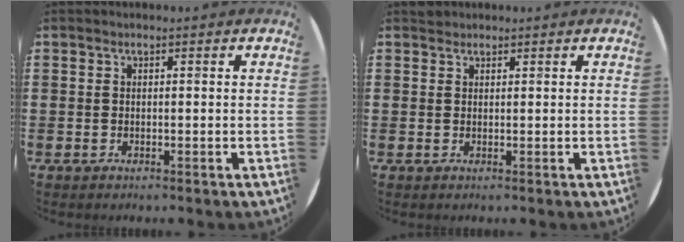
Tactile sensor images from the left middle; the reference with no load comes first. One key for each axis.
{"total": 0.8, "fx": 0.8, "fy": 0.2, "fz": -0.2, "tx": 0.012, "ty": 0.001, "tz": 0.013}